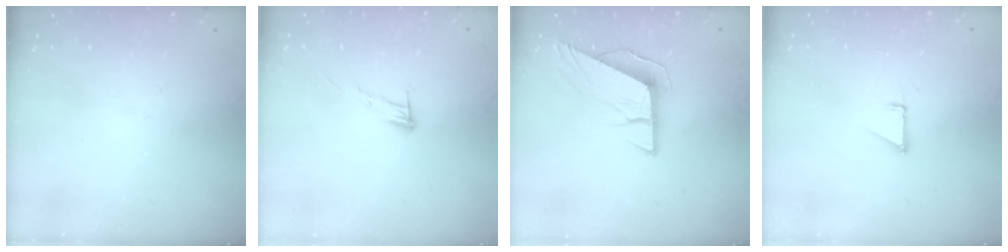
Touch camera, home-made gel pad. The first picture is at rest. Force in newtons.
{"total": 6.7, "press": 6.7, "slide": 0.4}
{"total": 9.7, "press": 9.4, "slide": 2.3}
{"total": 1.4, "press": 1.3, "slide": 0.1}